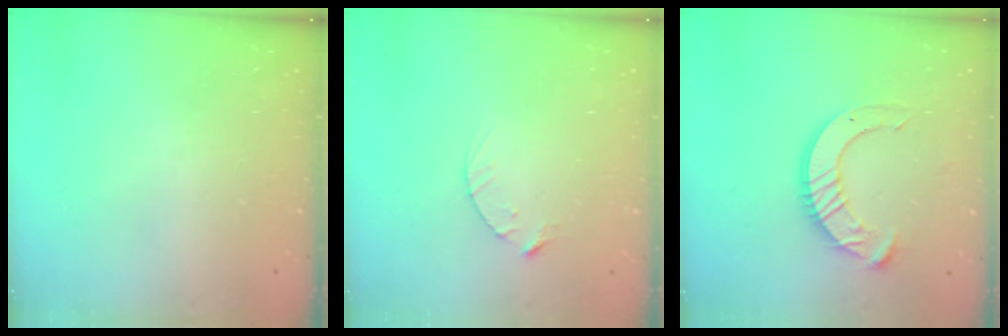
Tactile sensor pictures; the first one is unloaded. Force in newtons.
{"total": 2.8, "press": 2.8, "slide": 0.4}
{"total": 12.2, "press": 12.1, "slide": 1.2}